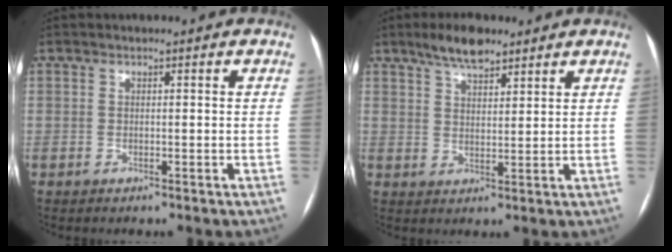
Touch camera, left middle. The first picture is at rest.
{"total": 6.1, "force": [4.7, 2.0, 3.4], "torque": [-0.065, 0.008, 0.084]}